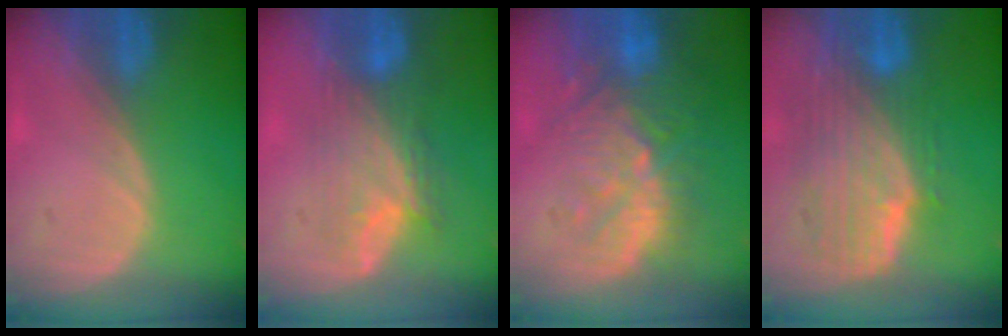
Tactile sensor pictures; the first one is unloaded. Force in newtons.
{"total": 7.6, "press": 7.3, "slide": 2.2}
{"total": 11.1, "press": 9.8, "slide": 5.3}
{"total": 10.0, "press": 8.9, "slide": 4.5}